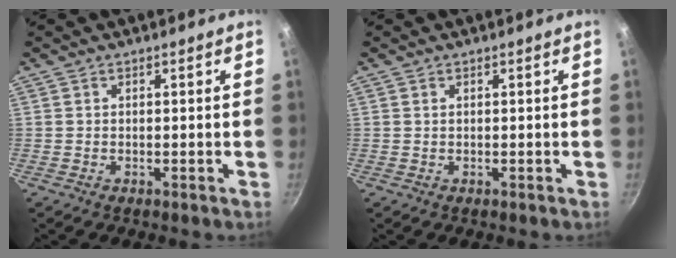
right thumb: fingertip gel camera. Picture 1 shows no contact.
{"total": 0.0}